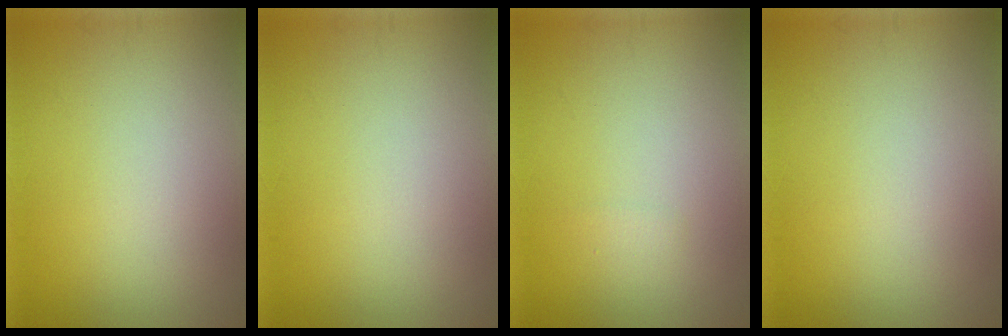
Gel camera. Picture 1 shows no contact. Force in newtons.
{"total": 0.0}
{"total": 0.5, "press": 0.5, "slide": 0.0}
{"total": 0.0}